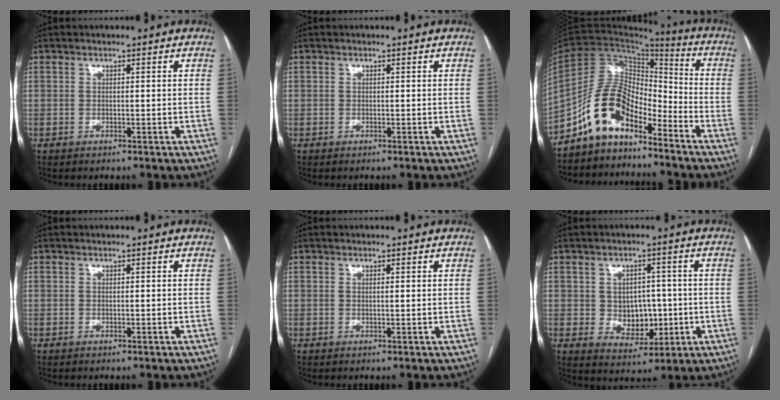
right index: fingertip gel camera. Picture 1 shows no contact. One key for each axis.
{"total": 0.0}
{"total": 11.0, "fx": -8.1, "fy": 4.9, "fz": 5.6, "tx": -0.112, "ty": 0.038, "tz": -0.153}
{"total": 0.0}
{"total": 0.5, "fx": 0.2, "fy": 0.0, "fz": 0.5, "tx": -0.010, "ty": 0.001, "tz": 0.004}
{"total": 7.0, "fx": -0.3, "fy": 5.2, "fz": 4.7, "tx": -0.065, "ty": 0.008, "tz": 0.009}